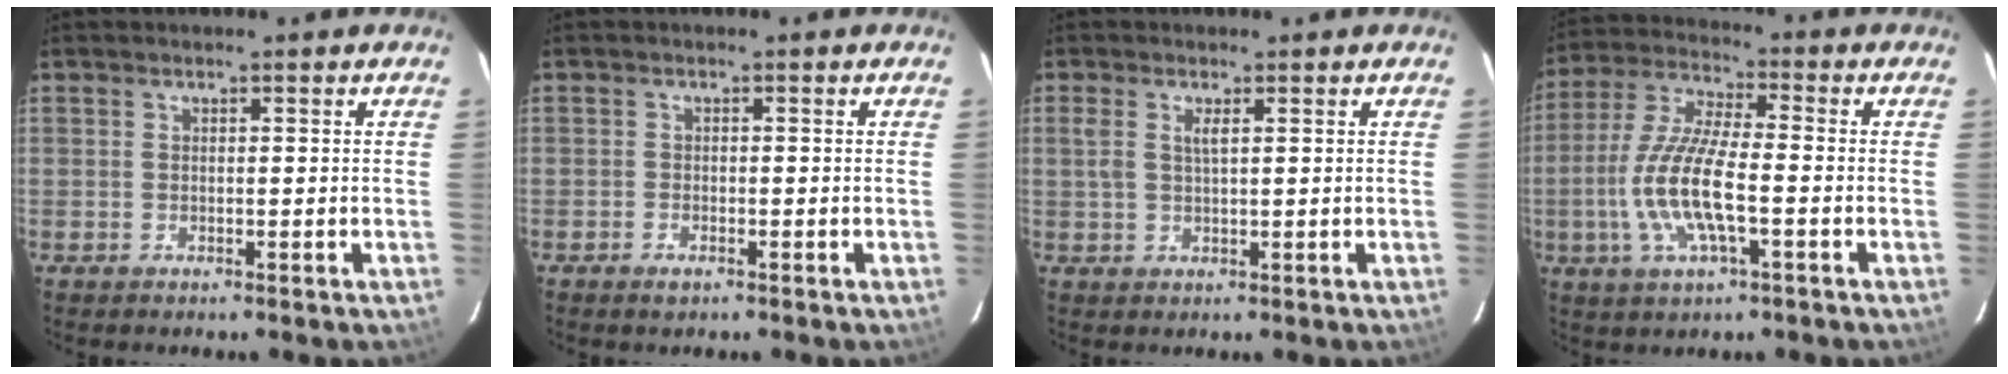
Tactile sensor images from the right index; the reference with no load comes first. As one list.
[{"total": 1.5, "force": [-1.1, 0.8, 0.7], "torque": [-0.017, -0.001, -0.021]}, {"total": 2.4, "force": [0.8, 0.7, 2.1], "torque": [-0.042, 0.001, 0.015]}, {"total": 13.1, "force": [-3.1, 3.4, 12.3], "torque": [-0.260, -0.004, -0.063]}]